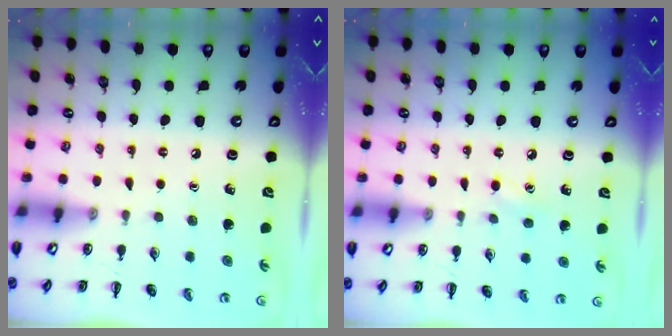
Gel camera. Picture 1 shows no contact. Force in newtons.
{"total": 2.4, "press": 2.3, "slide": 0.8}